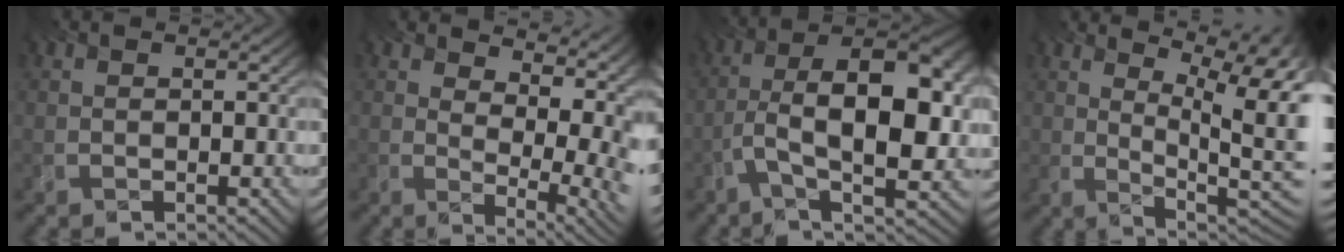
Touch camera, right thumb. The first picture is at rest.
{"total": 11.8, "force": [6.6, 5.6, 8.0], "torque": [-0.124, 0.022, 0.076]}
{"total": 12.0, "force": [-2.7, 4.8, 10.7], "torque": [-0.172, -0.004, -0.050]}
{"total": 15.0, "force": [7.0, 6.1, 11.8], "torque": [-0.182, 0.039, 0.110]}